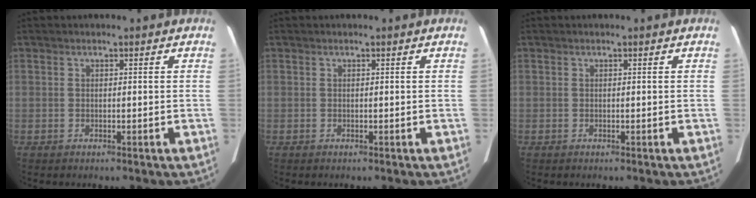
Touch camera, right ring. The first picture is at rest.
{"total": 0.0}
{"total": 0.0}